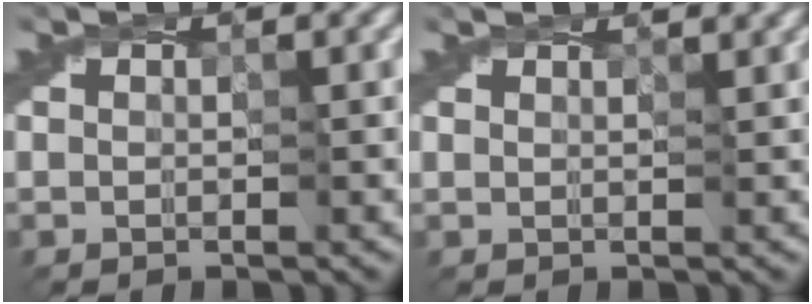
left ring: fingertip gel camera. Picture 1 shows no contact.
{"total": 1.7, "force": [1.5, 0.4, 0.8], "torque": [-0.011, 0.003, 0.005]}